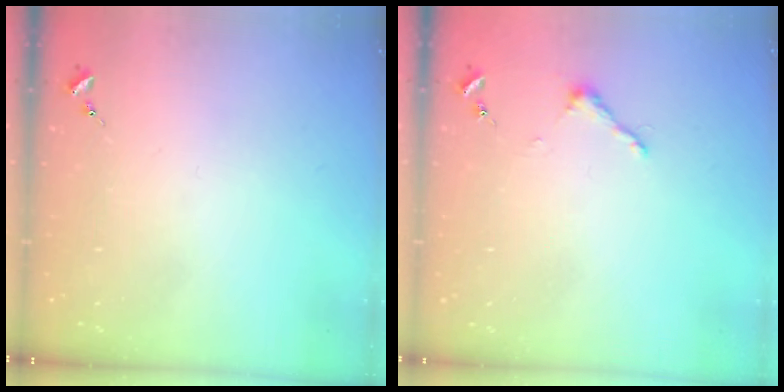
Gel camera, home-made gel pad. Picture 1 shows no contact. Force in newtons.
{"total": 3.4, "press": 3.4, "slide": 0.3}